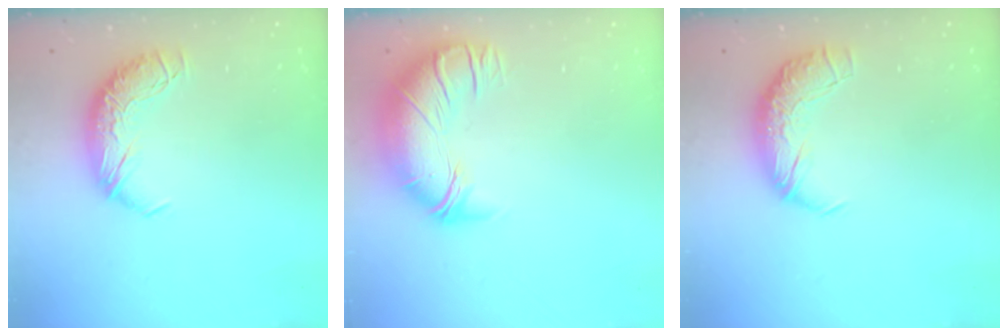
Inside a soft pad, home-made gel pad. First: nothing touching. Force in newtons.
{"total": 3.4, "press": 1.3, "slide": 3.1}
{"total": 2.4, "press": 1.1, "slide": 2.1}